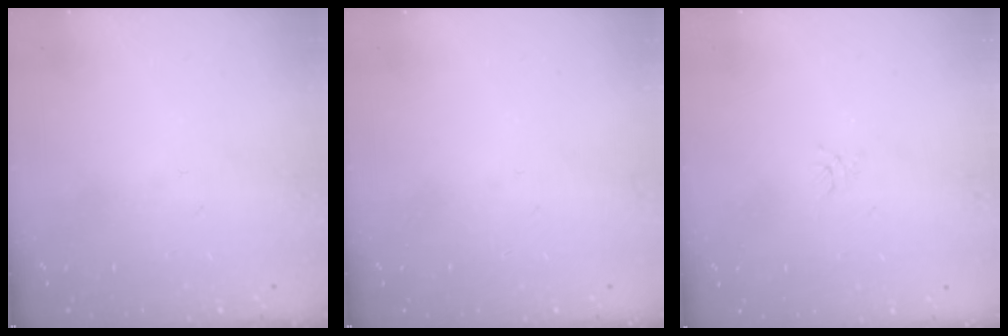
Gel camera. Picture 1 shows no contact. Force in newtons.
{"total": 0.0}
{"total": 0.0}